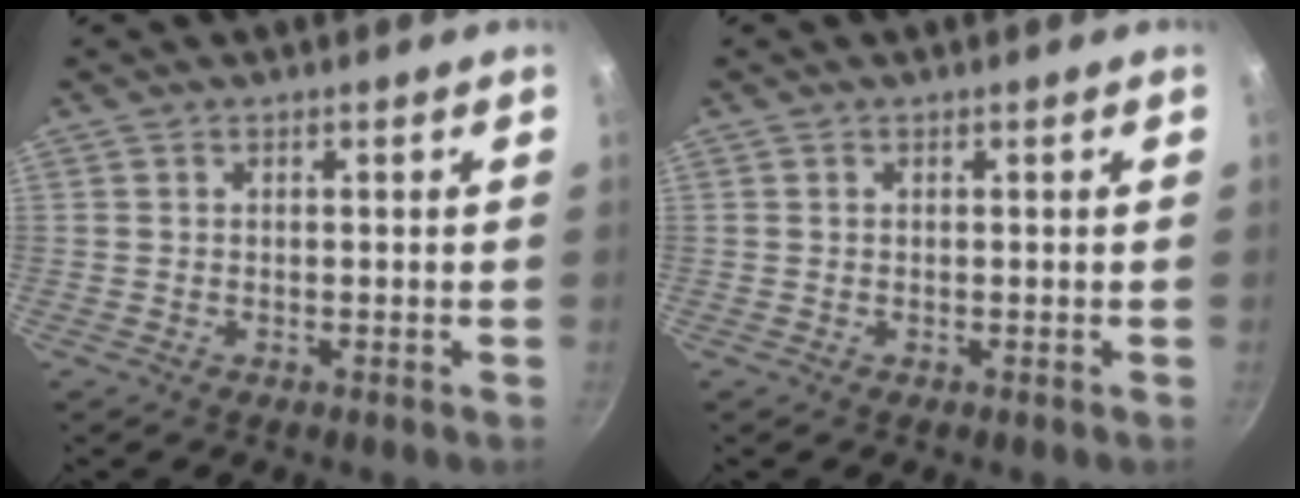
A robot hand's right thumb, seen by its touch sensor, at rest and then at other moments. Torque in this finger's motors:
{"motor_torque": [-0.20, 0.33, -0.03, -0.24, 0.04]}